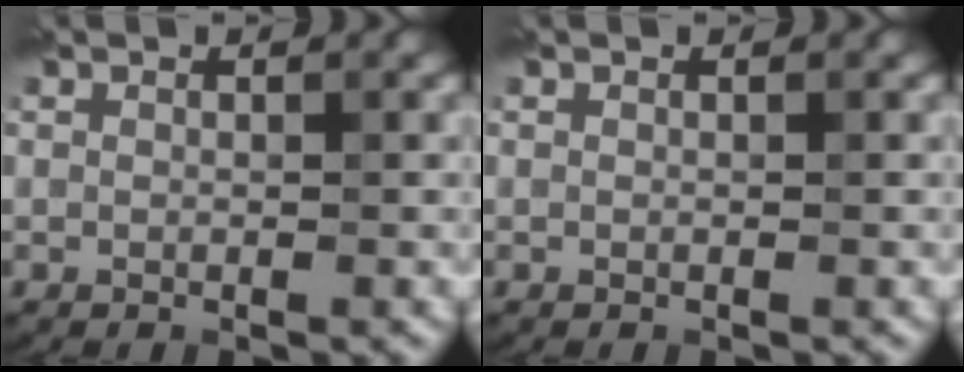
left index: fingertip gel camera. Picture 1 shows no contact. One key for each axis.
{"total": 0.0}